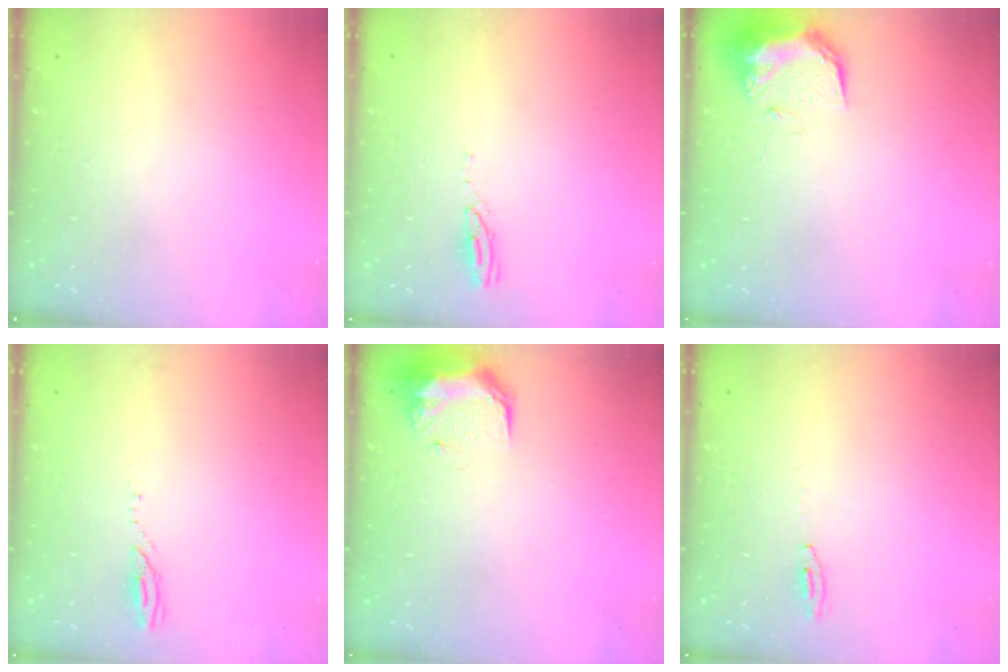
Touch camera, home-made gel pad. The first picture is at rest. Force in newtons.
{"total": 3.1, "press": 3.1, "slide": 0.4}
{"total": 9.6, "press": 9.6, "slide": 1.2}
{"total": 2.3, "press": 2.3, "slide": 0.3}
{"total": 17.8, "press": 11.5, "slide": 13.6}
{"total": 2.9, "press": 2.8, "slide": 0.2}